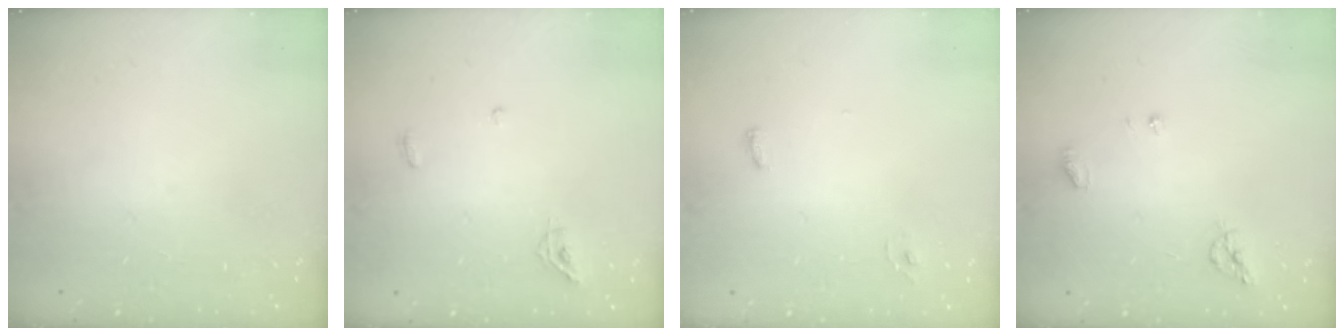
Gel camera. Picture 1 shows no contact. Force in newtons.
{"total": 5.1, "press": 5.0, "slide": 0.8}
{"total": 4.1, "press": 3.5, "slide": 2.2}
{"total": 6.7, "press": 6.7, "slide": 0.3}